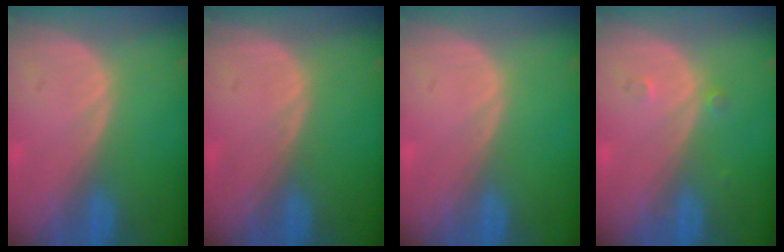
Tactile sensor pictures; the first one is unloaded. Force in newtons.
{"total": 0.0}
{"total": 0.0}
{"total": 1.2, "press": 1.0, "slide": 0.7}